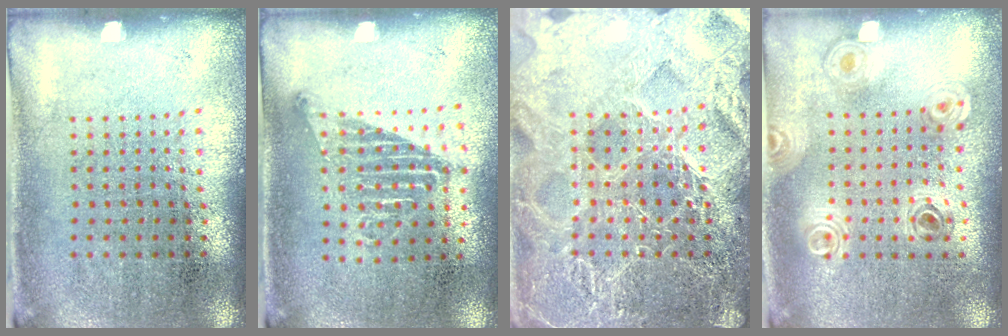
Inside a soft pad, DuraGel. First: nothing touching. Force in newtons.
{"total": 1.1, "press": 1.0, "slide": 0.6}
{"total": 5.9, "press": 5.9, "slide": 0.7}
{"total": 0.8, "press": 0.8, "slide": 0.1}